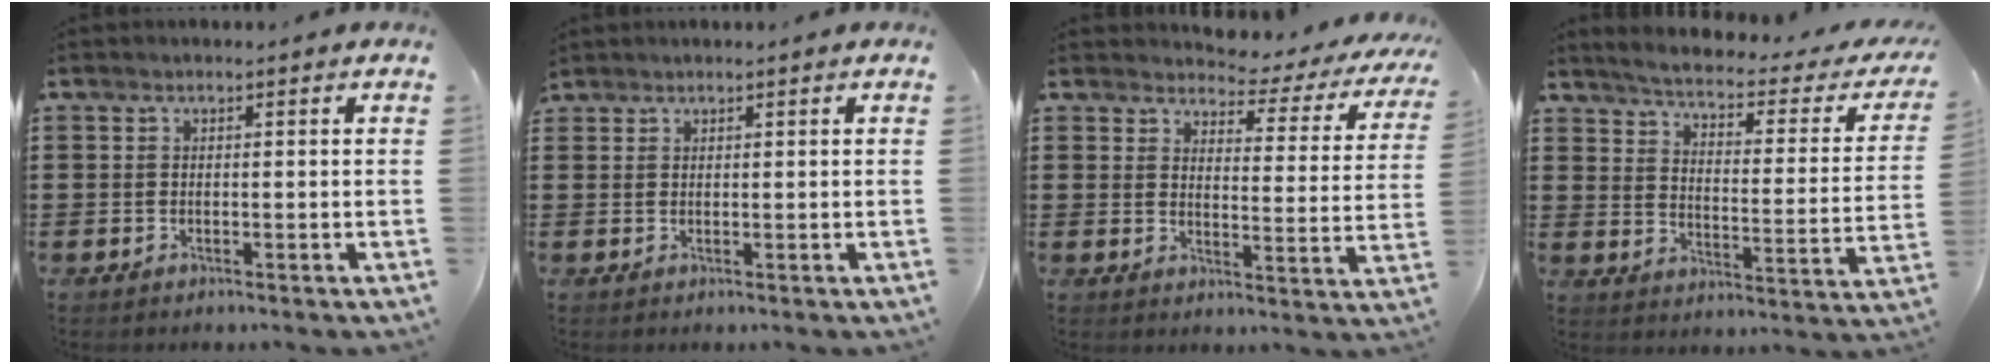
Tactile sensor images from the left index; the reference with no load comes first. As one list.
[{"total": 1.0, "force": [1.0, 0.2, 0.0], "torque": [-0.003, 0.001, 0.021]}, {"total": 3.2, "force": [2.9, 1.1, 1.0], "torque": [-0.031, -0.025, 0.041]}, {"total": 2.8, "force": [2.3, -0.2, 1.5], "torque": [-0.046, -0.028, 0.028]}]